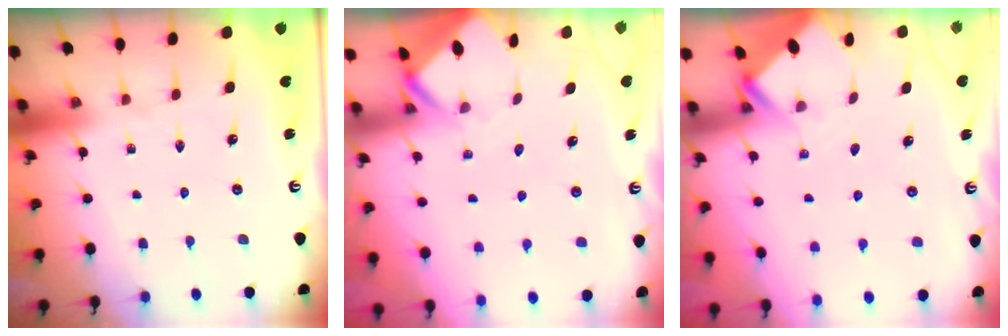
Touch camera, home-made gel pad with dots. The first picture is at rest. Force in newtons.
{"total": 2.8, "press": 2.8, "slide": 0.2}
{"total": 2.7, "press": 2.7, "slide": 0.2}